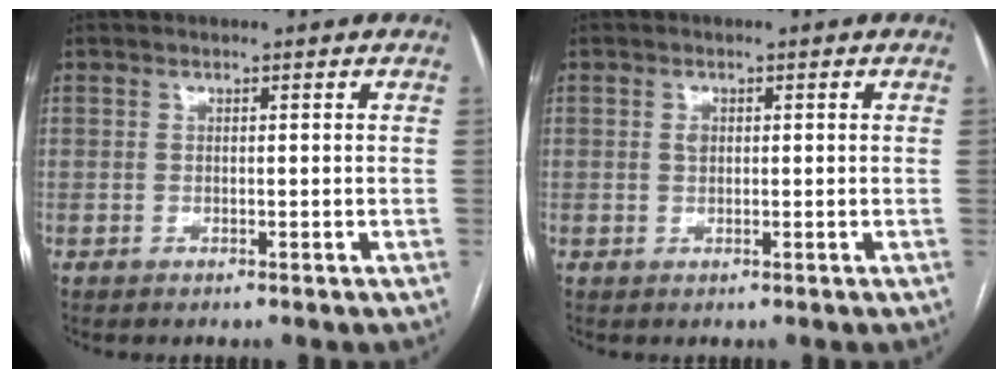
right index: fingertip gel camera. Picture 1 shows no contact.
{"total": 1.4, "force": [0.3, 0.9, 1.0], "torque": [-0.017, 0.004, 0.006]}